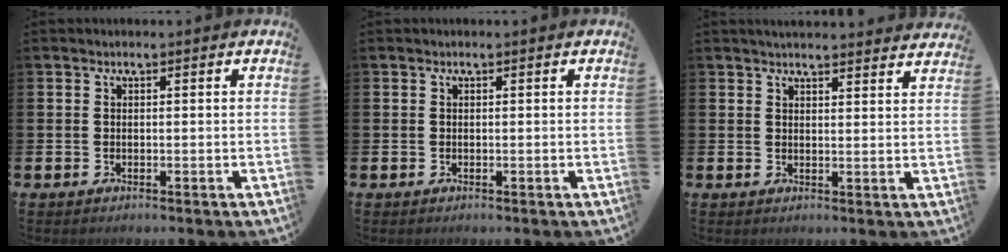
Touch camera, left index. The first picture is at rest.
{"total": 0.0}
{"total": 3.4, "force": [3.4, 0.1, 0.1], "torque": [-0.006, -0.017, 0.061]}